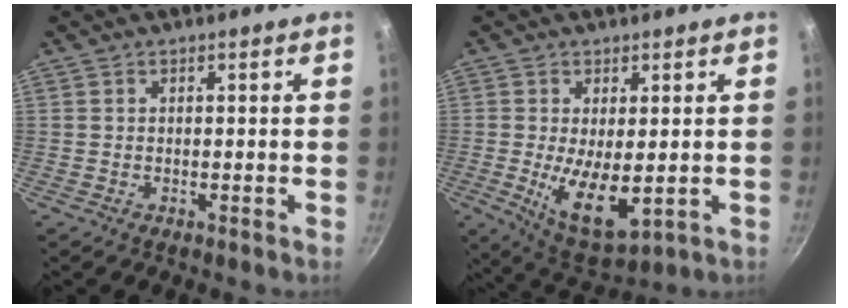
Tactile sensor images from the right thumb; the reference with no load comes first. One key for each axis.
{"total": 10.5, "fx": -0.8, "fy": 4.5, "fz": 9.4, "tx": -0.154, "ty": -0.020, "tz": 0.003}